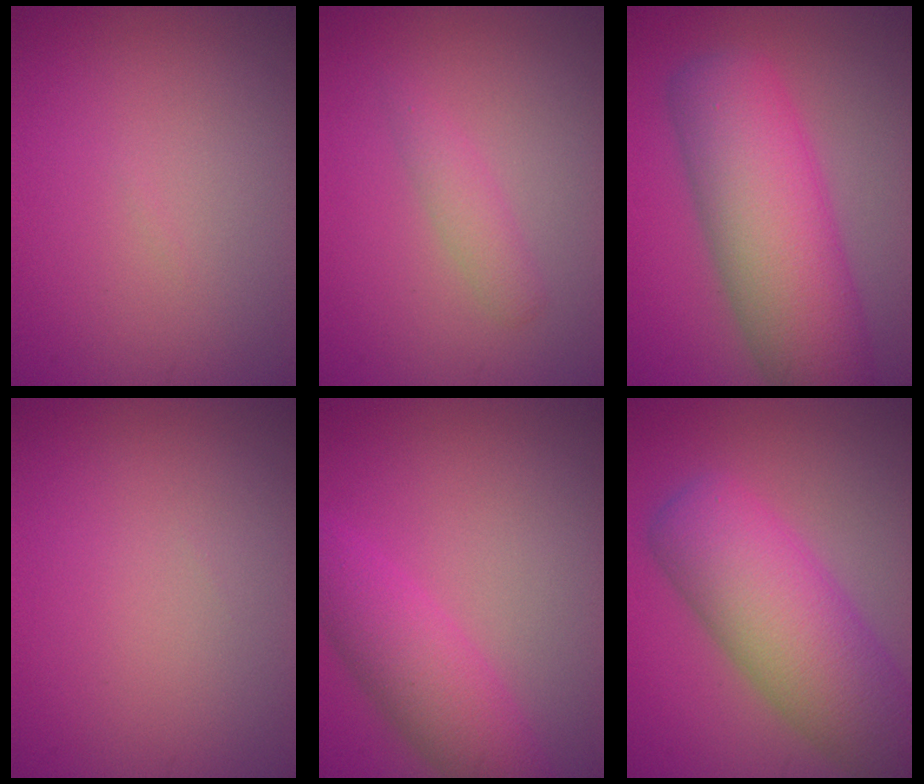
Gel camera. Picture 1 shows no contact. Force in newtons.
{"total": 1.7, "press": 1.7, "slide": 0.0}
{"total": 10.4, "press": 10.3, "slide": 0.7}
{"total": 0.0}
{"total": 5.1, "press": 5.1, "slide": 0.2}
{"total": 10.2, "press": 10.2, "slide": 0.3}